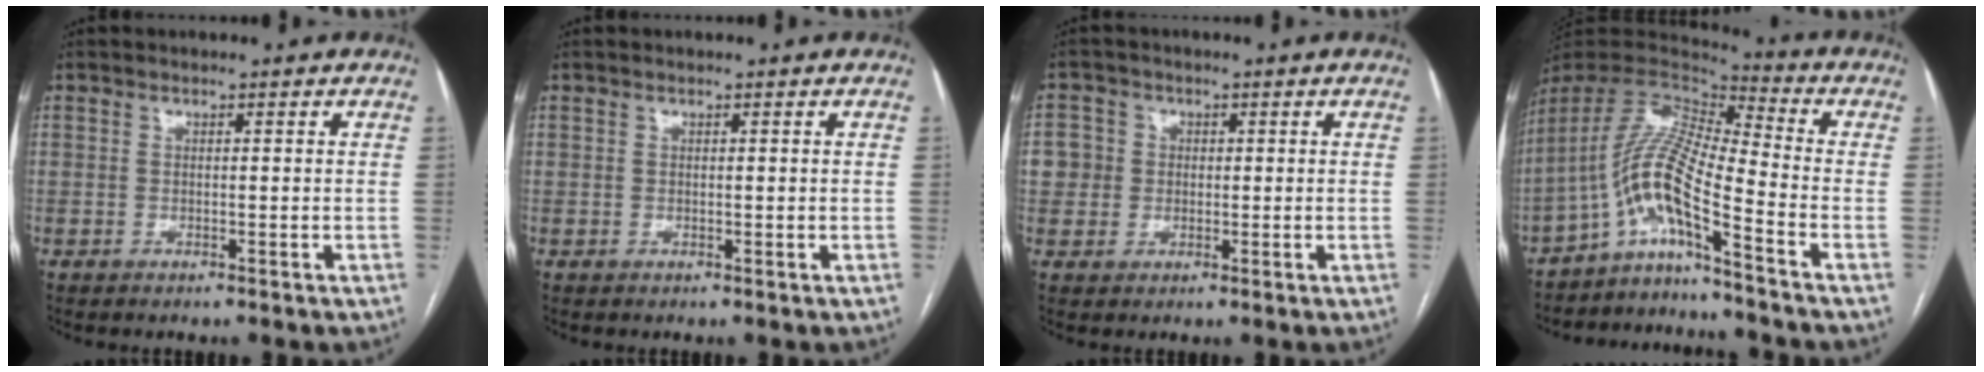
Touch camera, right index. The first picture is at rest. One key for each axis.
{"total": 0.0}
{"total": 4.9, "fx": 0.4, "fy": 4.8, "fz": 0.7, "tx": -0.008, "ty": 0.016, "tz": 0.007}
{"total": 11.1, "fx": -7.0, "fy": -0.1, "fz": 8.6, "tx": -0.173, "ty": 0.017, "tz": -0.133}